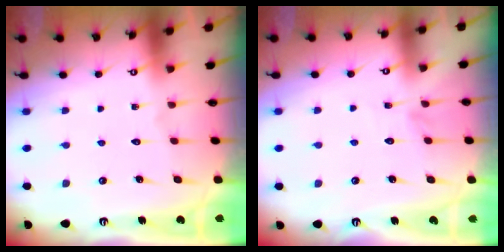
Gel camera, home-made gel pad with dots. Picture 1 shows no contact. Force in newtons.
{"total": 3.5, "press": 3.4, "slide": 0.4}